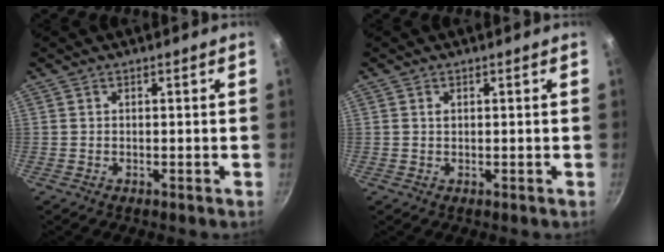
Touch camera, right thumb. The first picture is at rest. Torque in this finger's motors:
{"motor_torque": [0.06, 0.19, 0.30, 0.05, 0.05]}